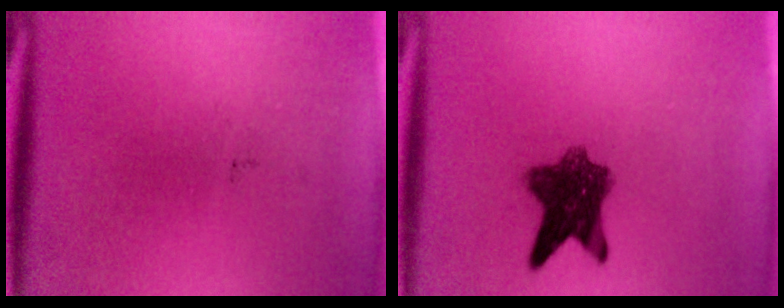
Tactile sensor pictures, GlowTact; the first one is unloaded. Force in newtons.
{"total": 7.9}